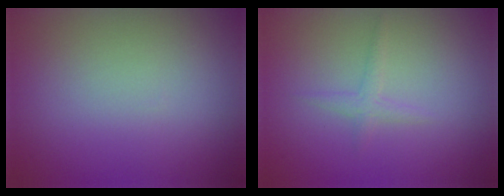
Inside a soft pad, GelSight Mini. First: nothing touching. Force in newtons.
{"total": 1.2, "press": 1.2, "slide": 0.0}